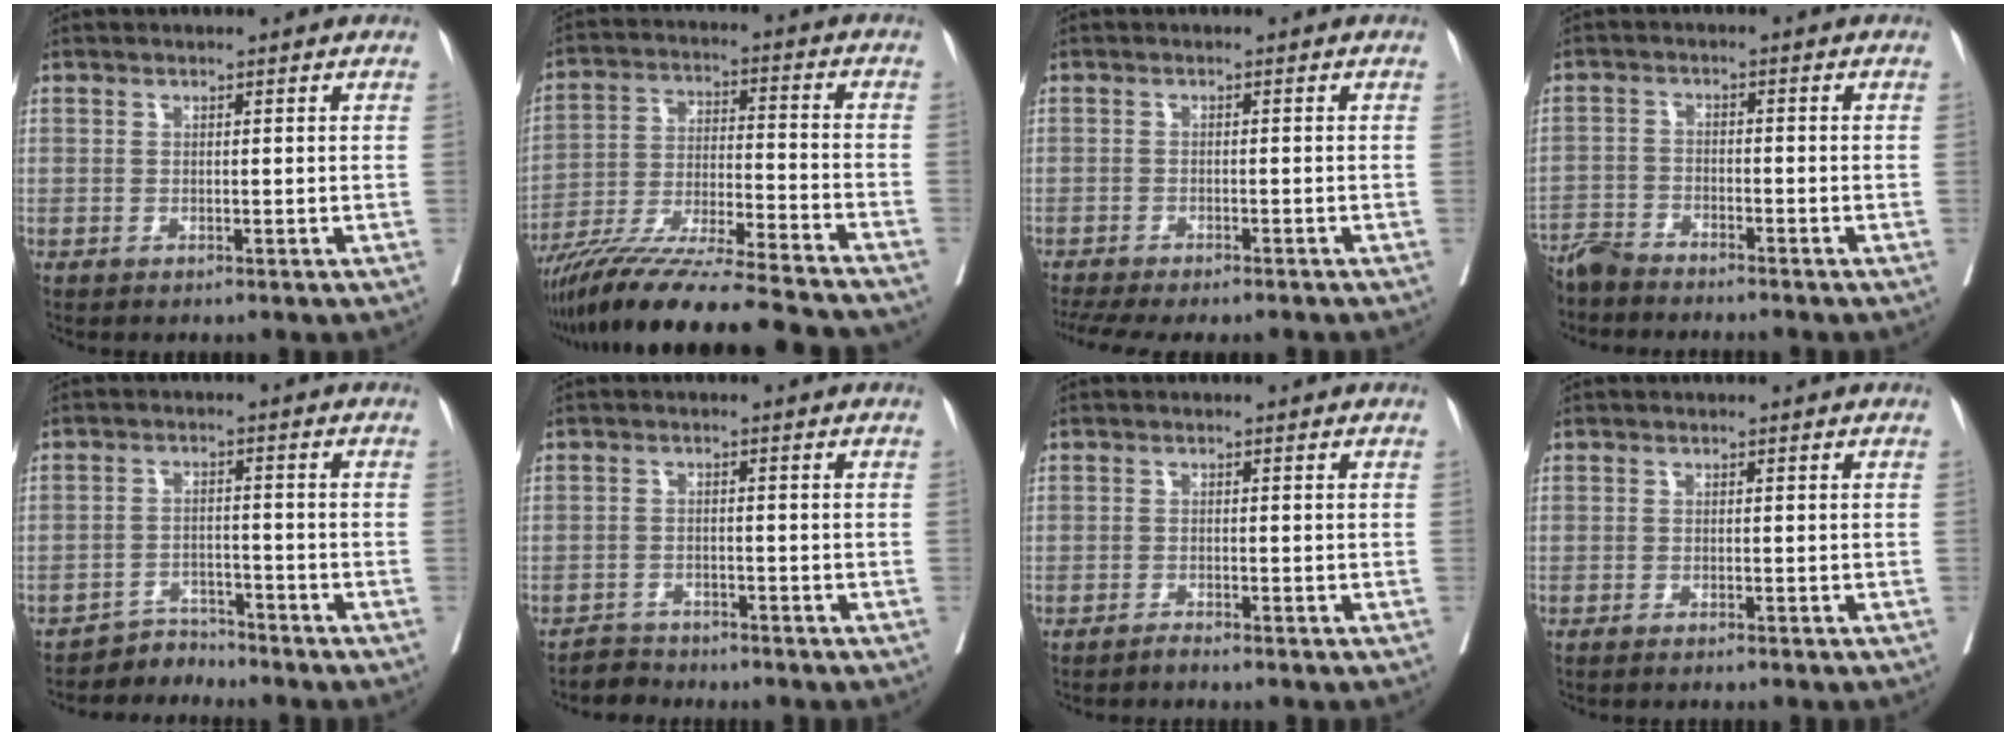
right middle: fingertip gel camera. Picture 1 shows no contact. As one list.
[{"total": 22.2, "force": [-19.5, 0.1, 10.5], "torque": [-0.177, -0.039, -0.317]}, {"total": 11.3, "force": [-9.8, 2.0, 5.2], "torque": [-0.083, -0.008, -0.135]}, {"total": 6.3, "force": [-6.1, 0.7, 1.6], "torque": [-0.020, -0.015, -0.108]}, {"total": 3.4, "force": [-3.2, 0.3, -1.3], "torque": [0.030, 0.000, -0.054]}, {"total": 2.6, "force": [-2.4, 0.6, -1.0], "torque": [0.019, -0.005, -0.045]}, {"total": 0.8, "force": [-0.8, -0.2, 0.1], "torque": [-0.002, -0.001, -0.015]}, {"total": 2.0, "force": [-1.7, -0.1, 1.0], "torque": [-0.013, 0.000, -0.021]}]